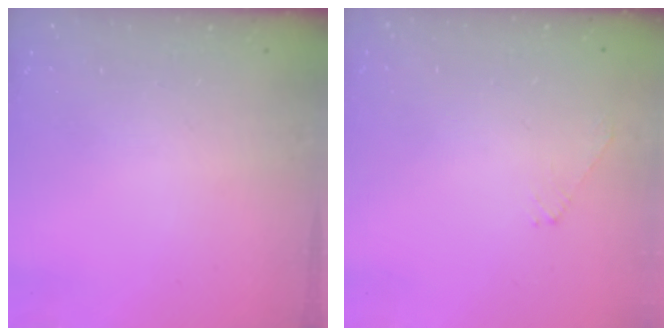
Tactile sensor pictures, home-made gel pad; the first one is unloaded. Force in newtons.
{"total": 1.7, "press": 1.6, "slide": 0.4}